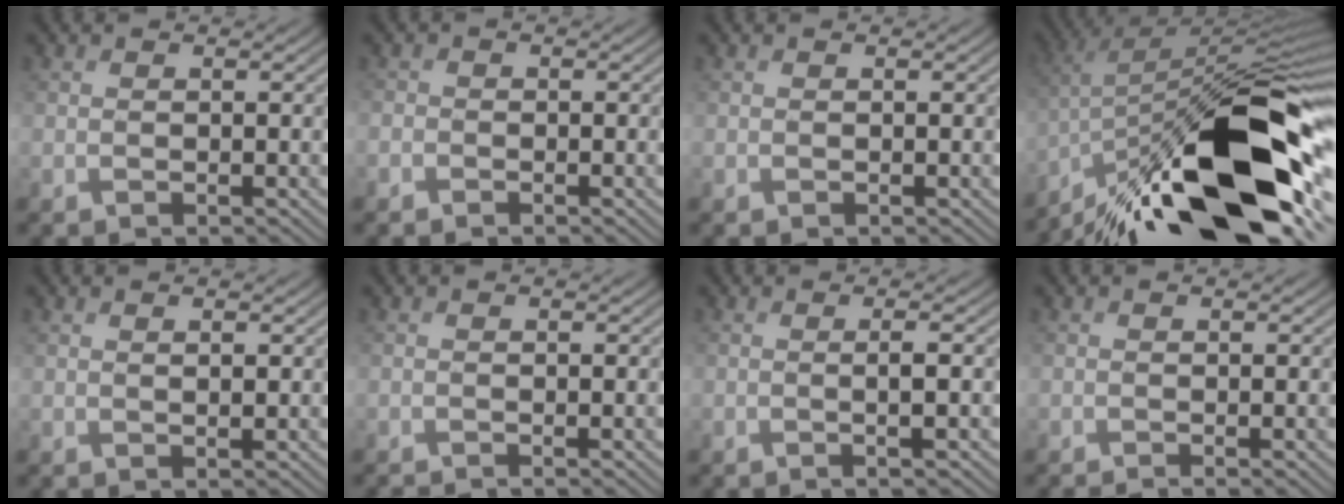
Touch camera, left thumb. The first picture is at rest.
{"total": 1.3, "force": [-0.9, 1.0, 0.2], "torque": [-0.003, -0.001, -0.023]}
{"total": 0.0}
{"total": 19.4, "force": [-11.3, 6.3, 14.5], "torque": [-0.263, -0.021, -0.185]}
{"total": 1.0, "force": [0.6, 0.2, 0.8], "torque": [-0.017, 0.000, 0.012]}
{"total": 1.1, "force": [-0.9, 0.1, 0.5], "torque": [-0.004, -0.005, -0.021]}
{"total": 2.3, "force": [-0.1, 0.3, 2.3], "torque": [-0.042, 0.004, -0.012]}
{"total": 1.5, "force": [-0.9, 0.3, 1.2], "torque": [-0.012, -0.005, -0.019]}